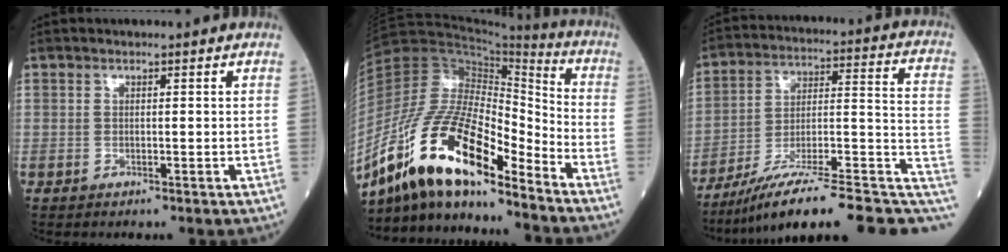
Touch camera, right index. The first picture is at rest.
{"total": 18.7, "force": [-13.1, 4.6, 12.5], "torque": [-0.251, 0.013, -0.239]}
{"total": 21.1, "force": [-14.1, 3.5, 15.3], "torque": [-0.172, 0.041, -0.218]}